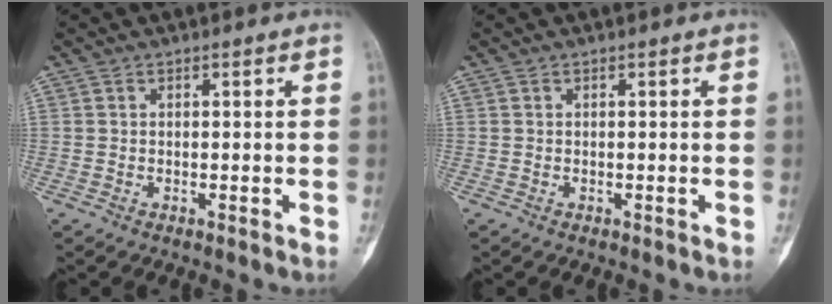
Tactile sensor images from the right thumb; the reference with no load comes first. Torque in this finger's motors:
{"motor_torque": [-0.26, 0.24, 0.00, 0.00, 0.00]}